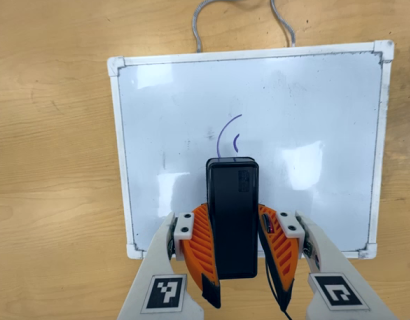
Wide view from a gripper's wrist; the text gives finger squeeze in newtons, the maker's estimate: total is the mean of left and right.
{"total": 5.2, "left": 4.4, "right": 6.0}